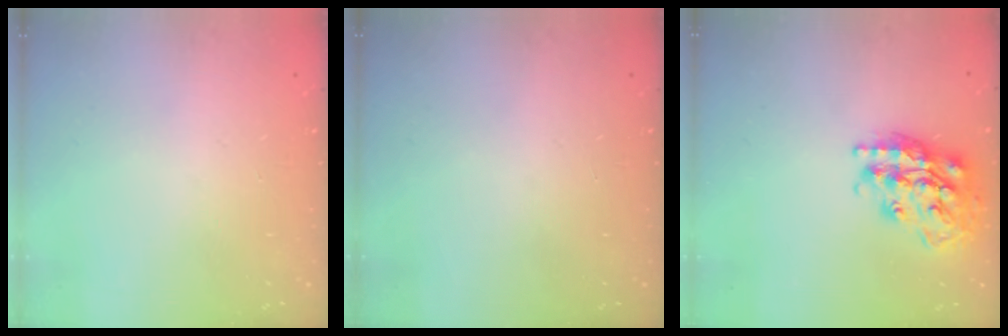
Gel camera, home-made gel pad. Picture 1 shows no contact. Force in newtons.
{"total": 0.0}
{"total": 19.6, "press": 19.5, "slide": 1.7}